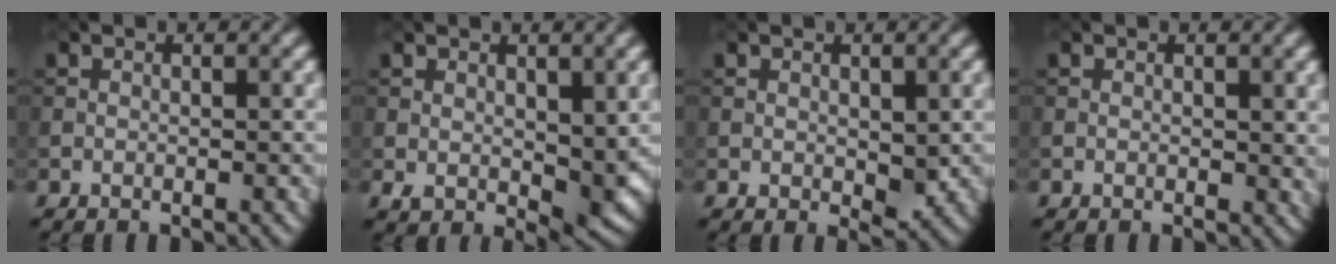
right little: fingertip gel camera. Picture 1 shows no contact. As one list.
[{"total": 3.7, "force": [0.9, 2.0, 2.9], "torque": [-0.053, -0.005, 0.019]}, {"total": 2.2, "force": [0.4, 1.3, 1.7], "torque": [-0.024, -0.006, 0.013]}, {"total": 0.7, "force": [0.7, 0.1, 0.0], "torque": [0.005, 0.007, 0.011]}]